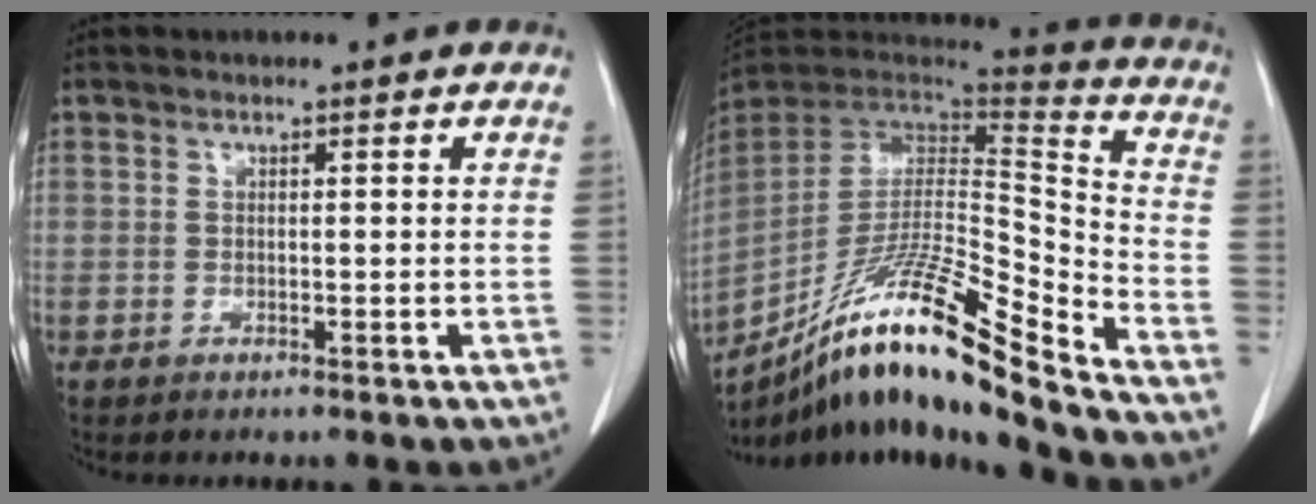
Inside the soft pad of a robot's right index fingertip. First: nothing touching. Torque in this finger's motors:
{"motor_torque": [1.11, -1.02, 0.31, 0.21]}